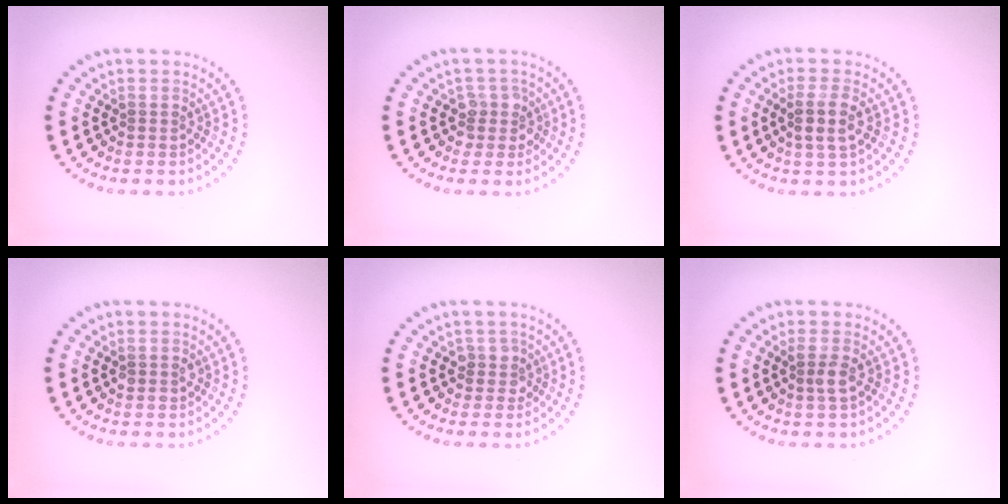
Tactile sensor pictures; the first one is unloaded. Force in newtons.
{"total": 2.1, "press": 1.7, "slide": 1.3}
{"total": 2.5, "press": 2.2, "slide": 1.0}
{"total": 1.1, "press": 1.1, "slide": 0.4}
{"total": 1.7, "press": 1.4, "slide": 1.0}
{"total": 1.5, "press": 1.3, "slide": 0.8}